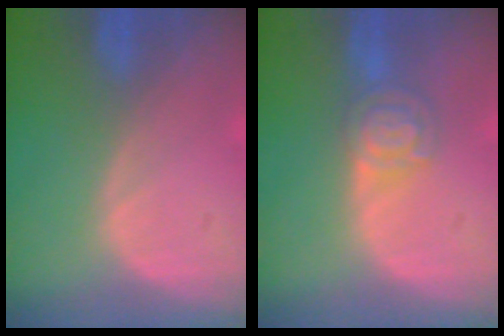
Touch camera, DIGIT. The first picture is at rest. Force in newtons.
{"total": 5.1, "press": 4.4, "slide": 2.5}